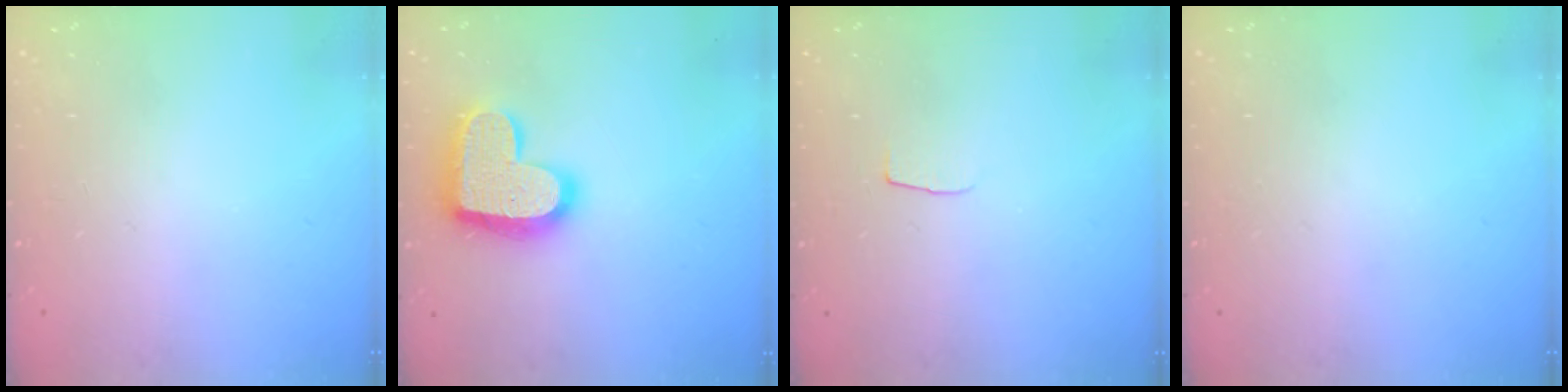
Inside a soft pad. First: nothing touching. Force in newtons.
{"total": 17.7, "press": 17.7, "slide": 1.2}
{"total": 3.7, "press": 3.7, "slide": 0.3}
{"total": 0.0}